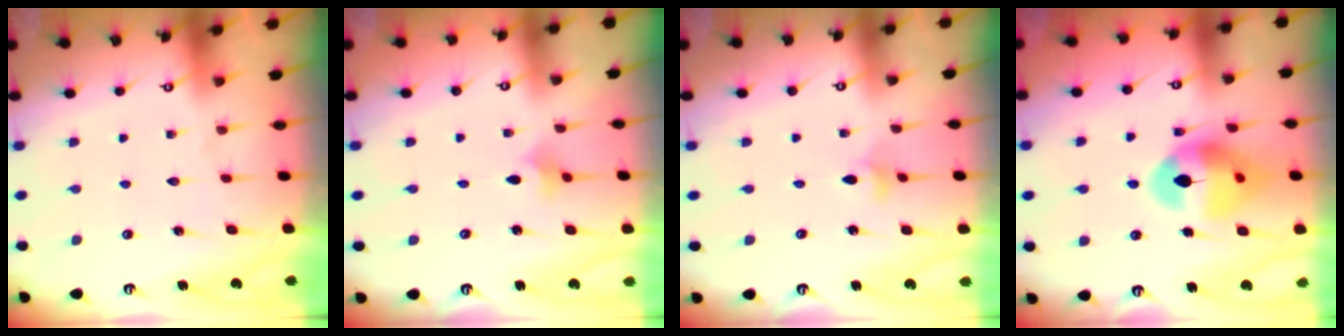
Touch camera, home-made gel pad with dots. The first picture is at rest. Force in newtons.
{"total": 2.4, "press": 2.4, "slide": 0.5}
{"total": 2.8, "press": 2.7, "slide": 0.4}
{"total": 14.1, "press": 14.0, "slide": 1.8}